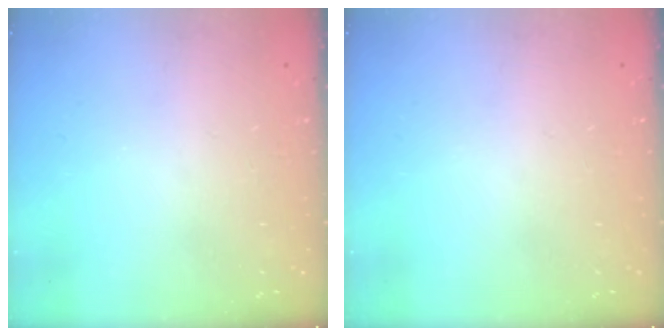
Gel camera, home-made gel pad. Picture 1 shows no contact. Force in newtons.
{"total": 0.0}